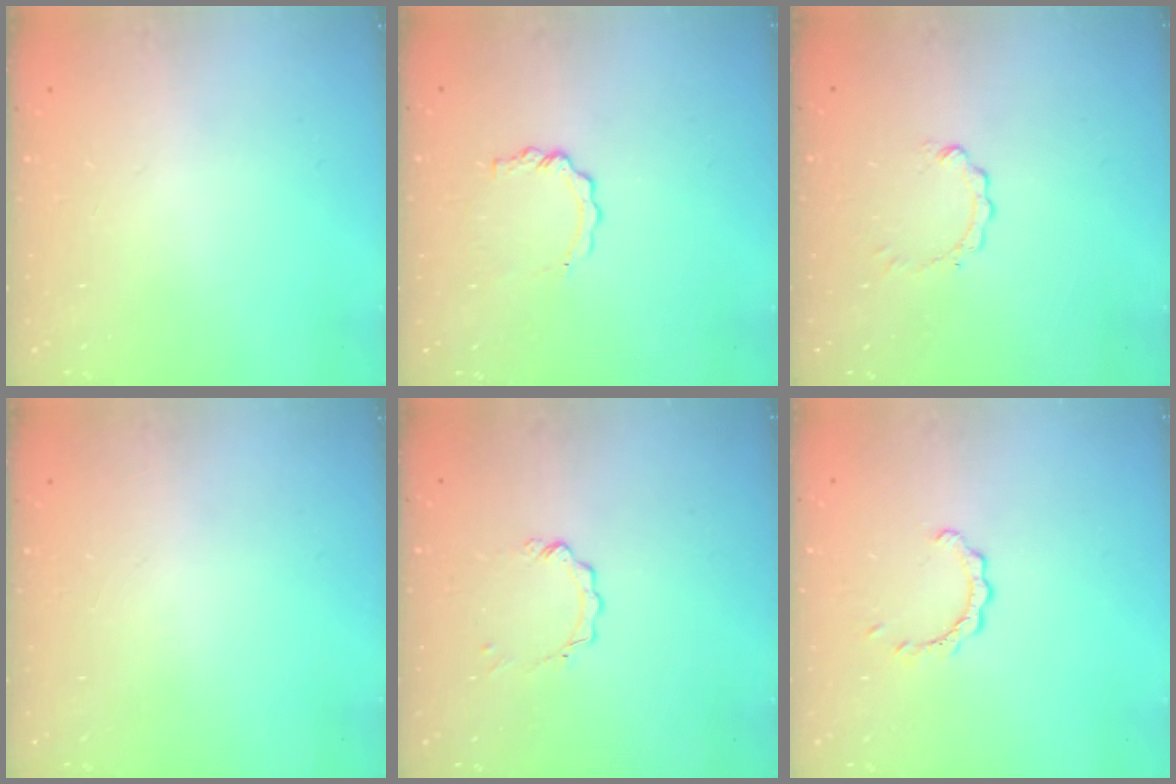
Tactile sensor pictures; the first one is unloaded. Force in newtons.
{"total": 4.8, "press": 4.7, "slide": 0.4}
{"total": 0.0}
{"total": 0.0}
{"total": 2.9, "press": 2.9, "slide": 0.2}
{"total": 2.9, "press": 2.9, "slide": 0.3}